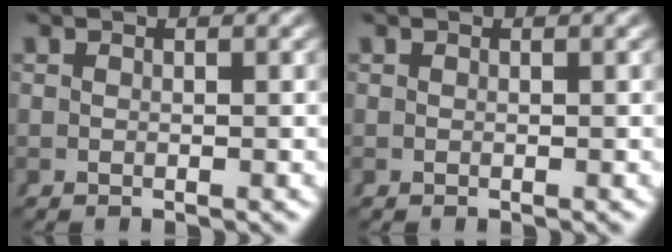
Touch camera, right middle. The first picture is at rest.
{"total": 0.0}